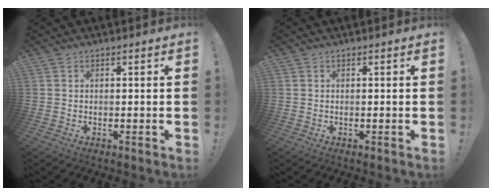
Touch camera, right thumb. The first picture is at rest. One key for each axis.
{"total": 0.0}